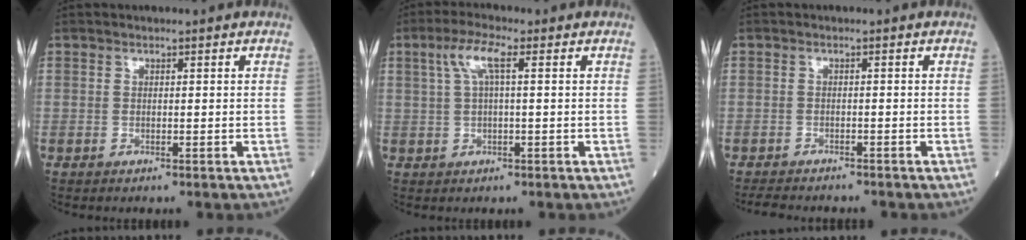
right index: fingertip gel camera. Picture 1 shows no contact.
{"total": 4.5, "force": [1.6, 0.7, 4.2], "torque": [-0.093, 0.020, 0.038]}
{"total": 4.3, "force": [-3.8, 1.3, 1.3], "torque": [-0.021, -0.007, -0.057]}